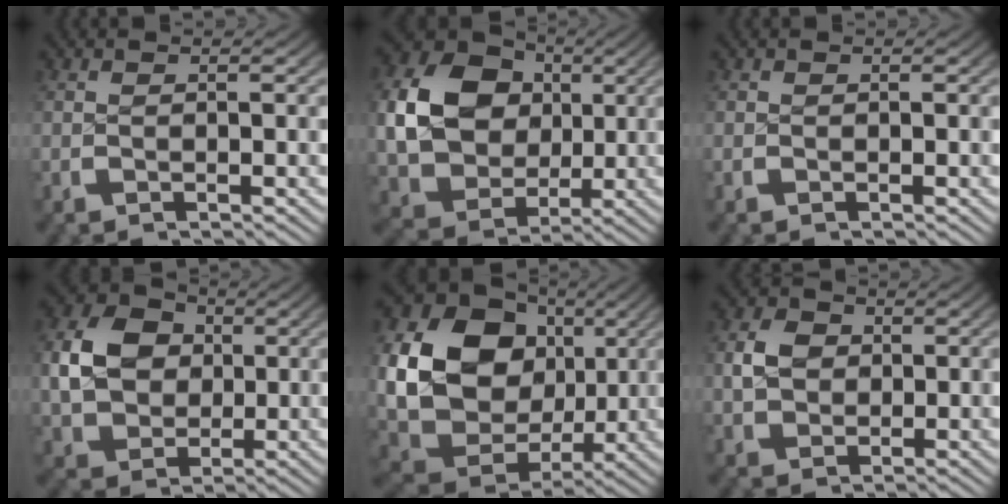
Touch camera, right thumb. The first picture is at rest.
{"total": 15.1, "force": [1.7, 12.2, 8.6], "torque": [-0.203, -0.043, 0.042]}
{"total": 0.0}
{"total": 9.8, "force": [1.5, 8.1, 5.3], "torque": [-0.119, -0.025, 0.039]}
{"total": 18.7, "force": [1.3, 14.6, 11.6], "torque": [-0.254, -0.050, 0.041]}
{"total": 3.6, "force": [0.9, 3.2, 1.5], "torque": [-0.030, -0.007, 0.023]}